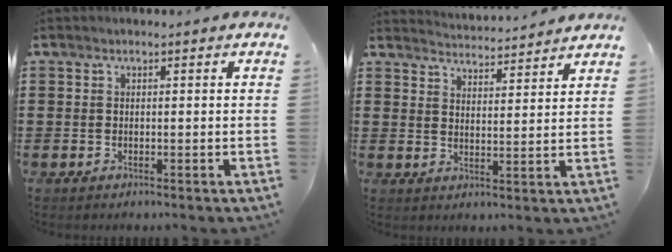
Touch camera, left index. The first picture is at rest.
{"total": 3.5, "force": [3.5, -0.4, -0.1], "torque": [-0.011, -0.022, 0.061]}